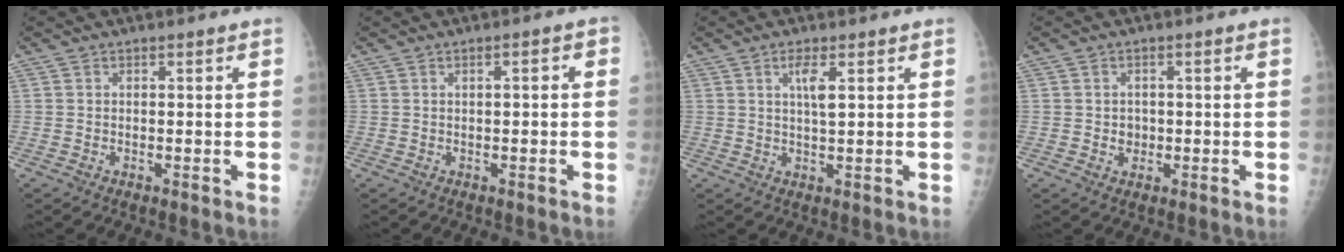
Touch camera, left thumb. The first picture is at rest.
{"total": 2.5, "force": [0.4, 0.9, 2.3], "torque": [-0.032, 0.012, 0.003]}
{"total": 3.9, "force": [1.6, 0.9, 3.4], "torque": [-0.063, -0.007, 0.029]}
{"total": 2.4, "force": [-0.2, 2.2, 1.1], "torque": [-0.003, 0.004, 0.000]}